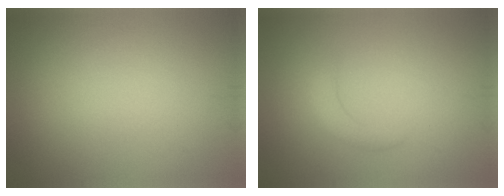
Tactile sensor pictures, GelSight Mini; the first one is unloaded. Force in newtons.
{"total": 1.5, "press": 1.5, "slide": 0.2}